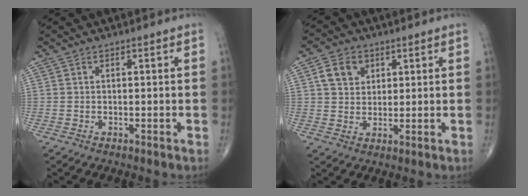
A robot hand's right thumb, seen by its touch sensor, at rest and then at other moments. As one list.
[{"total": 5.9, "force": [2.3, 4.7, 2.9], "torque": [-0.031, -0.004, 0.041]}]